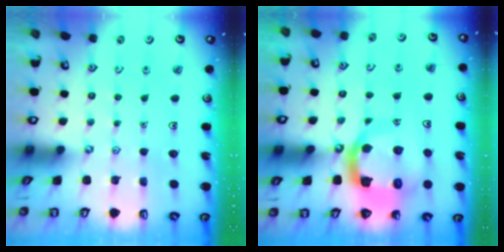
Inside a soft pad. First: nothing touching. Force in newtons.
{"total": 15.5, "press": 15.4, "slide": 1.9}